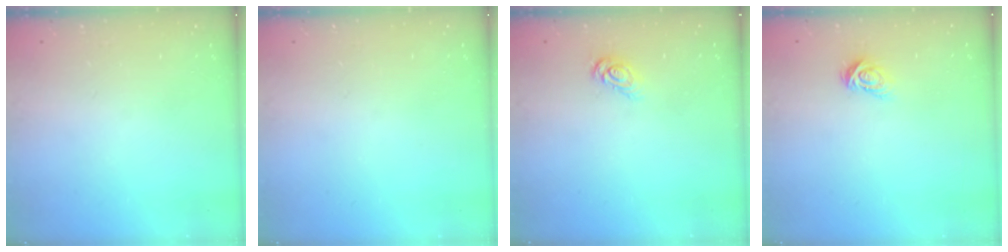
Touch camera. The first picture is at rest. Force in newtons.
{"total": 0.0}
{"total": 3.4, "press": 3.4, "slide": 0.1}
{"total": 4.0, "press": 3.9, "slide": 0.5}